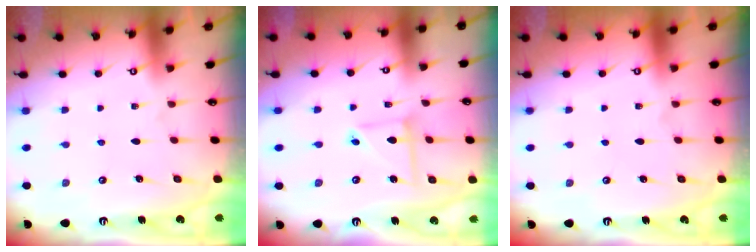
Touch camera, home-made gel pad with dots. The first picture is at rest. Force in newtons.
{"total": 6.3, "press": 6.3, "slide": 0.5}
{"total": 0.0}